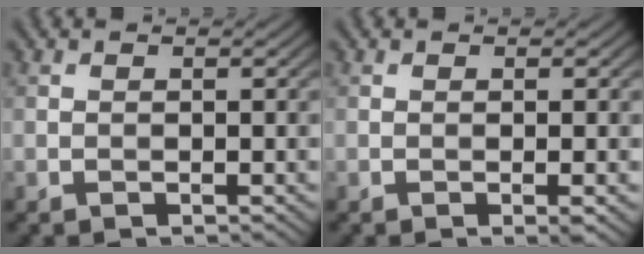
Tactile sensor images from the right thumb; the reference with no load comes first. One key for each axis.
{"total": 1.2, "fx": -0.2, "fy": 0.0, "fz": 1.2, "tx": -0.024, "ty": -0.003, "tz": -0.006}